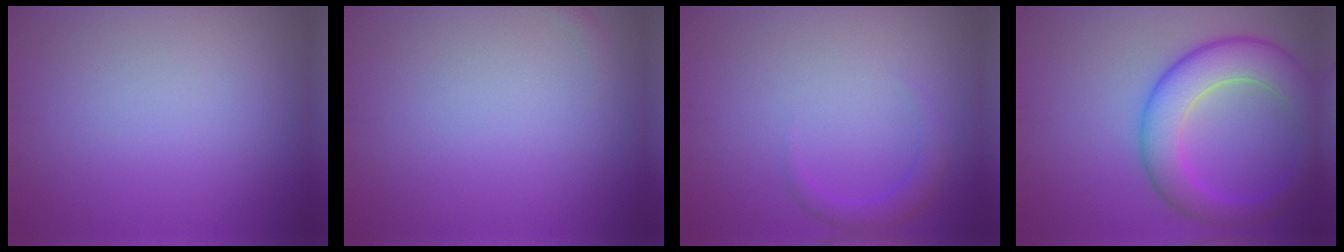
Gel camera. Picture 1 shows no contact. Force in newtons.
{"total": 0.6, "press": 0.6, "slide": 0.1}
{"total": 1.8, "press": 1.8, "slide": 0.1}
{"total": 7.0, "press": 7.0, "slide": 0.1}